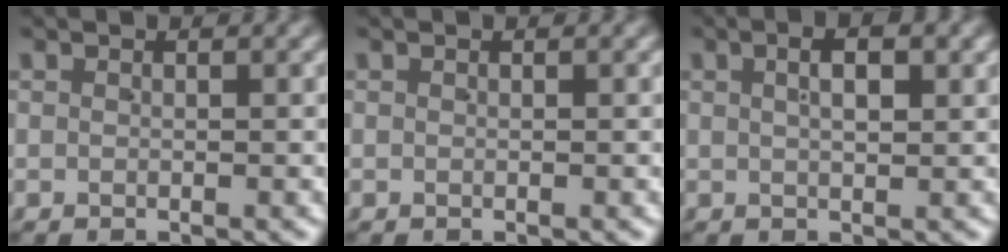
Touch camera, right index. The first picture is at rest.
{"total": 0.0}
{"total": 2.5, "force": [0.9, 0.6, 2.3], "torque": [-0.020, 0.008, 0.012]}